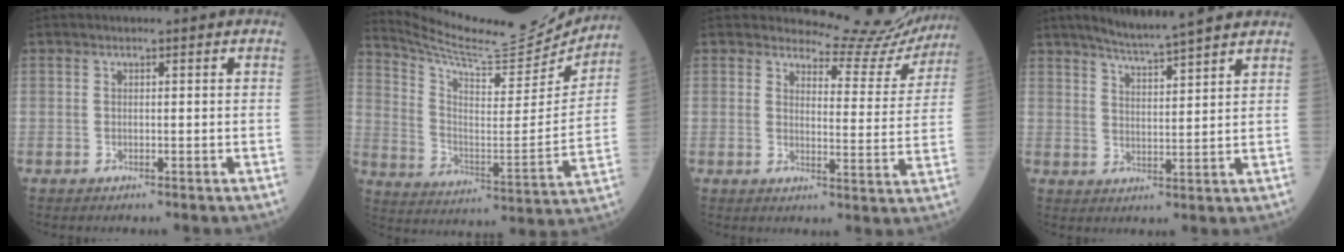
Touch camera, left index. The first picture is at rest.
{"total": 19.3, "force": [18.7, 1.2, 4.6], "torque": [-0.100, -0.065, 0.280]}
{"total": 11.7, "force": [11.4, 2.4, -0.1], "torque": [0.016, -0.049, 0.119]}
{"total": 10.2, "force": [8.9, 0.2, 5.0], "torque": [-0.082, 0.018, 0.133]}